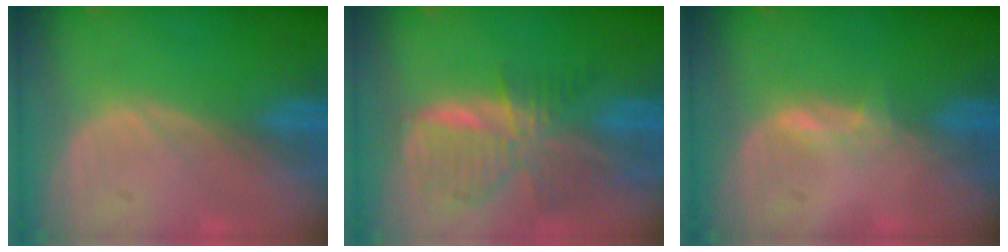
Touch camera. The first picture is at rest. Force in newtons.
{"total": 8.7, "press": 7.5, "slide": 4.3}
{"total": 1.6, "press": 1.5, "slide": 0.6}